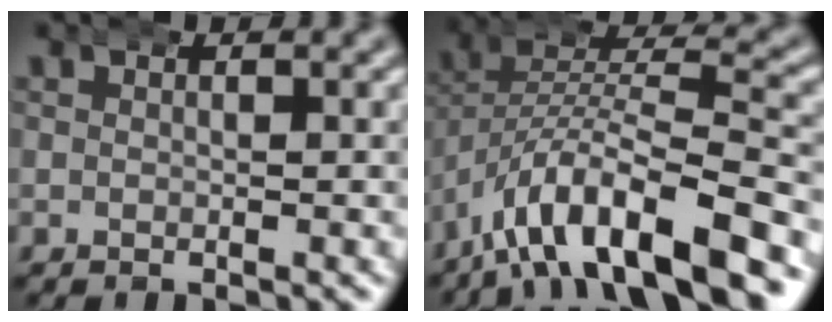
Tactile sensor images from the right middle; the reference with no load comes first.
{"total": 11.1, "force": [-4.6, 6.1, 8.0], "torque": [-0.147, -0.023, -0.071]}